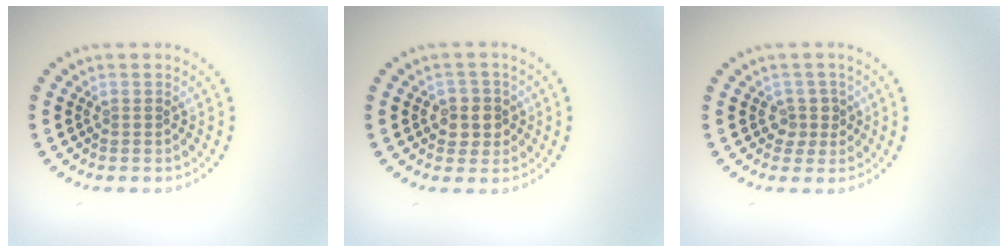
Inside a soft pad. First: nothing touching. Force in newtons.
{"total": 2.5, "press": 2.3, "slide": 0.9}
{"total": 1.9, "press": 1.4, "slide": 1.3}